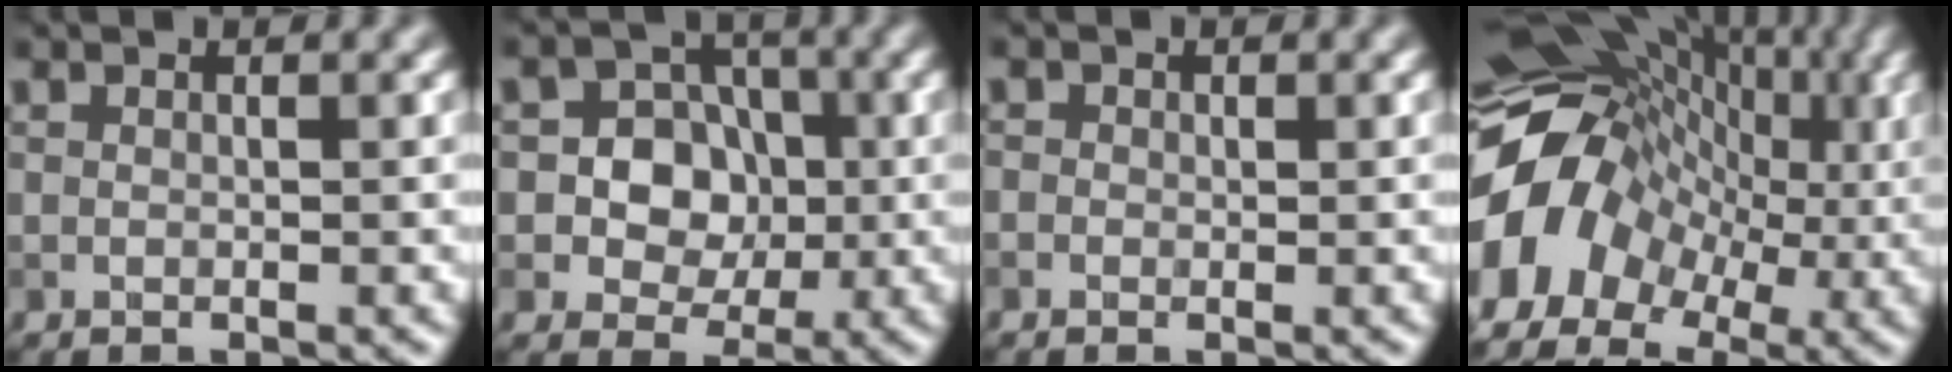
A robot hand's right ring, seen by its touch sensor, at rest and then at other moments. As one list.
[{"total": 7.0, "force": [0.6, 6.2, 3.2], "torque": [-0.041, 0.028, -0.013]}, {"total": 1.3, "force": [0.5, 1.1, 0.6], "torque": [0.002, 0.009, -0.010]}, {"total": 14.1, "force": [-0.7, 11.1, 8.7], "torque": [-0.178, 0.004, -0.010]}]